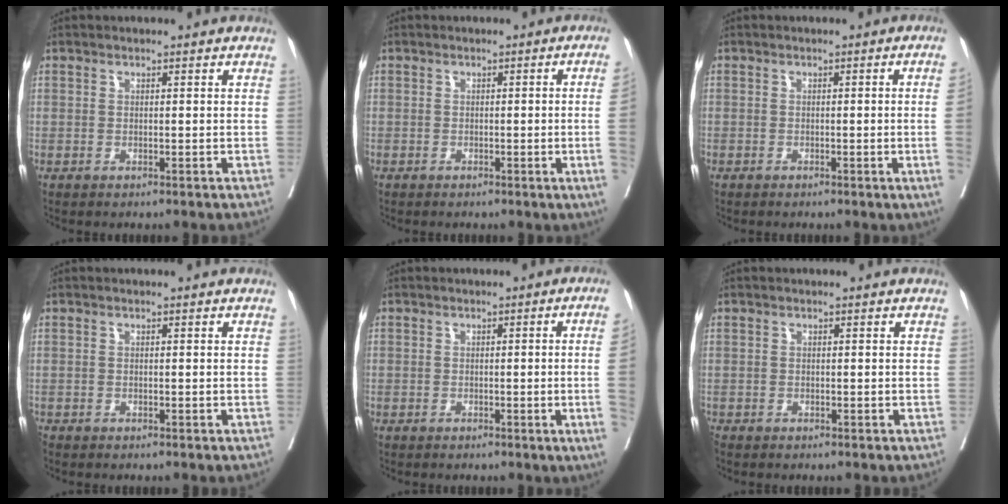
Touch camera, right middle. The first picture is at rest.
{"total": 3.9, "force": [-0.6, -1.5, 3.6], "torque": [-0.041, -0.007, -0.006]}
{"total": 3.0, "force": [-0.5, -1.3, 2.7], "torque": [-0.031, -0.004, -0.006]}
{"total": 0.8, "force": [-0.7, 0.3, 0.1], "torque": [-0.009, -0.002, -0.017]}
{"total": 5.4, "force": [-0.8, -1.9, 5.0], "torque": [-0.048, -0.010, -0.012]}
{"total": 0.8, "force": [-0.7, 0.3, 0.1], "torque": [-0.009, -0.003, -0.018]}